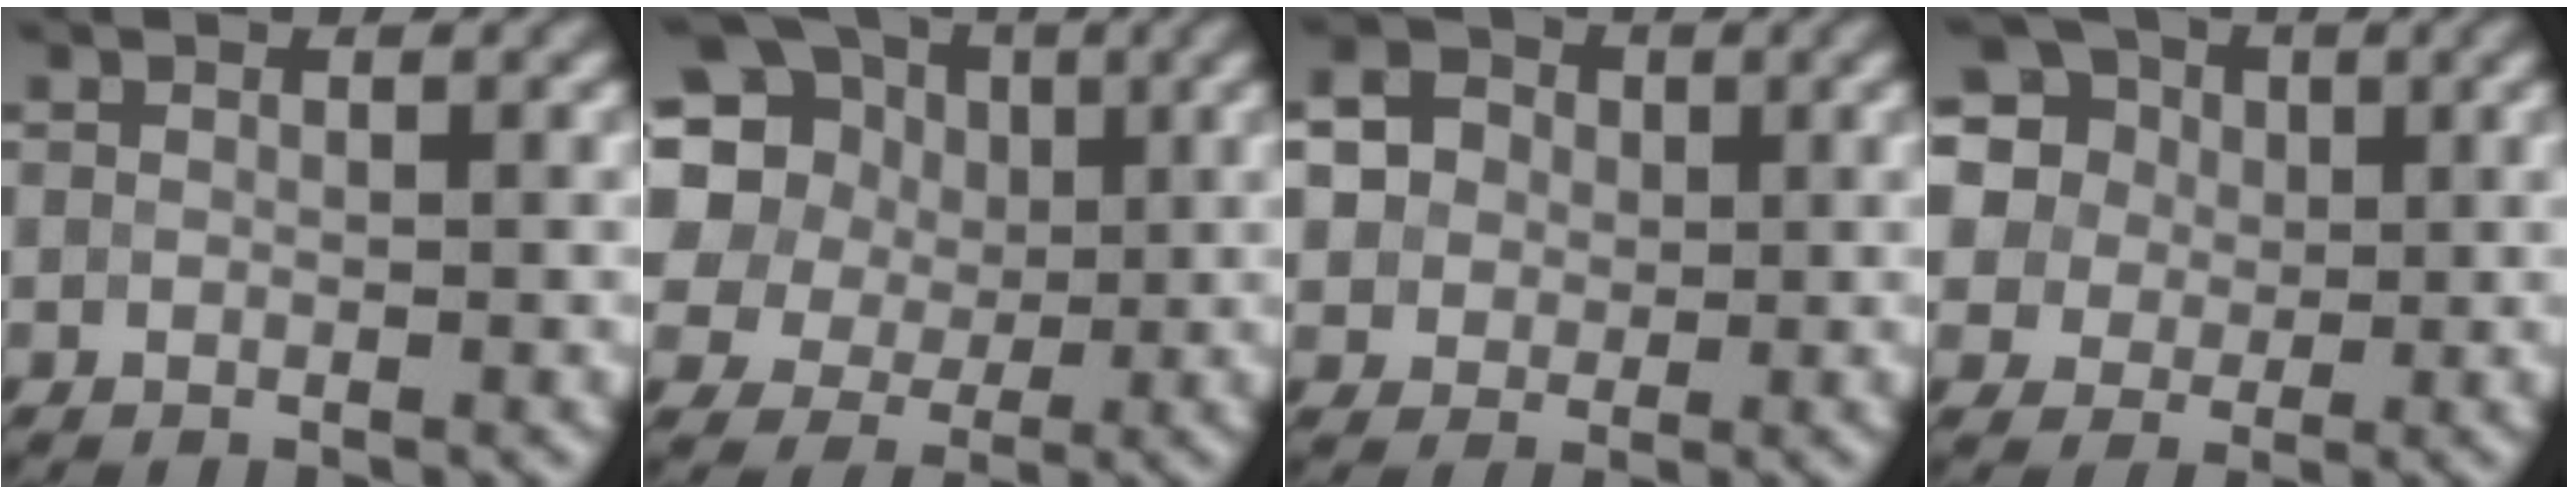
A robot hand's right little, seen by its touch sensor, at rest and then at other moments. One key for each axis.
{"total": 15.3, "fx": 6.8, "fy": 11.8, "fz": 7.0, "tx": -0.187, "ty": 0.044, "tz": 0.105}
{"total": 6.1, "fx": 1.9, "fy": 5.1, "fz": 2.7, "tx": -0.059, "ty": 0.034, "tz": 0.017}
{"total": 16.2, "fx": 7.8, "fy": 12.4, "fz": 6.9, "tx": -0.189, "ty": 0.059, "tz": 0.118}